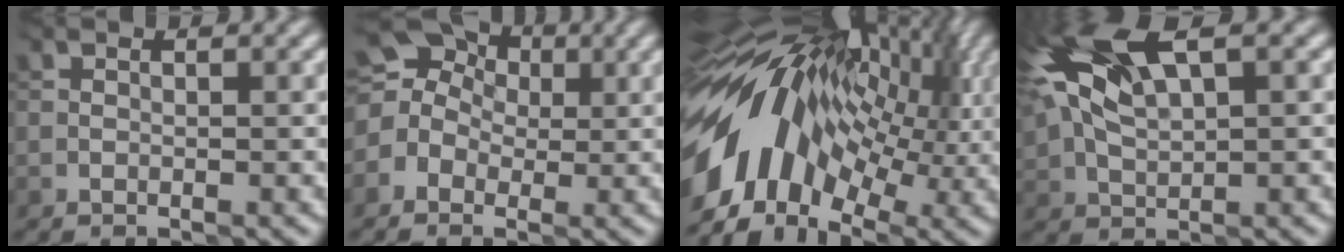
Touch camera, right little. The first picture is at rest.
{"total": 5.7, "force": [1.5, 4.8, 2.6], "torque": [-0.033, 0.030, -0.014]}
{"total": 14.9, "force": [-0.8, 8.6, 12.1], "torque": [-0.211, 0.032, -0.029]}
{"total": 12.5, "force": [4.5, 6.3, 9.7], "torque": [-0.221, 0.007, 0.092]}